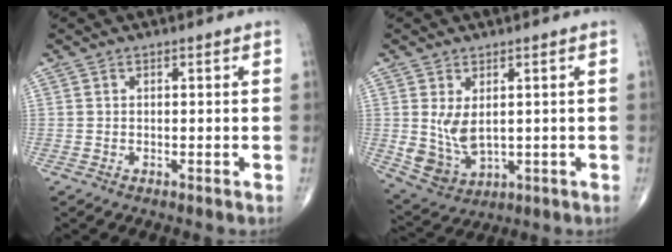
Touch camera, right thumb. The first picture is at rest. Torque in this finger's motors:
{"motor_torque": [0.05, 0.05, 0.01, -0.06, 0.16]}